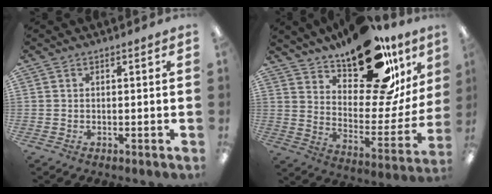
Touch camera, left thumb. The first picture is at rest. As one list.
[{"total": 24.1, "force": [16.8, 10.1, 14.0], "torque": [-0.188, -0.110, 0.284]}]